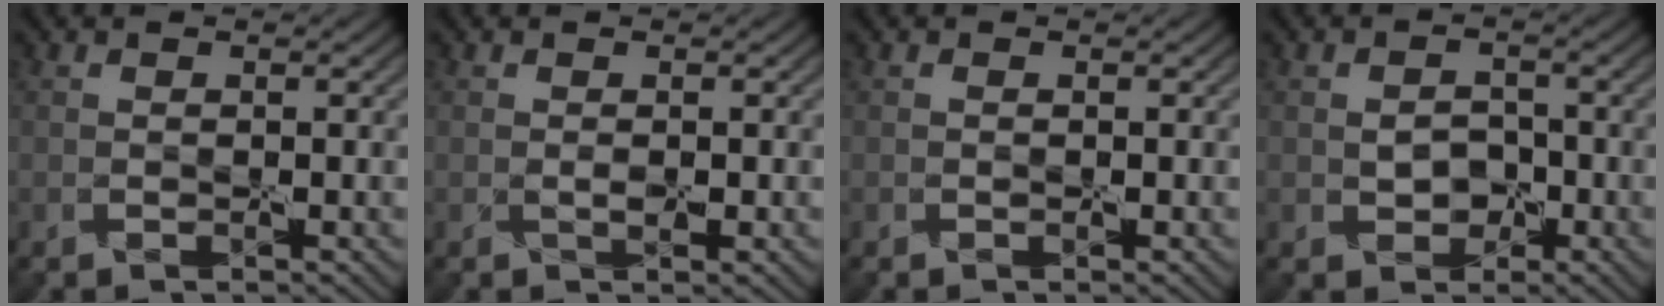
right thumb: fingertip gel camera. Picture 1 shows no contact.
{"total": 0.5, "force": [0.3, -0.4, -0.3], "torque": [0.008, 0.002, 0.006]}
{"total": 0.0}
{"total": 1.4, "force": [-0.5, 1.3, 0.1], "torque": [0.001, 0.004, -0.011]}